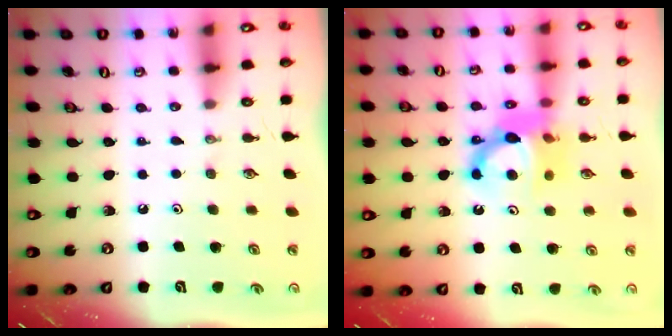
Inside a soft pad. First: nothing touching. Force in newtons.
{"total": 11.4, "press": 11.3, "slide": 1.5}